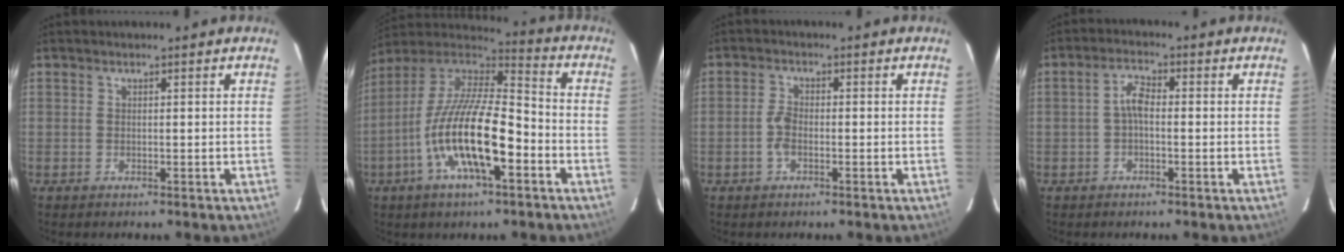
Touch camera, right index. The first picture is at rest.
{"total": 19.3, "force": [-6.9, 5.9, 17.0], "torque": [-0.327, -0.016, -0.137]}
{"total": 2.9, "force": [-1.0, 1.5, 2.3], "torque": [-0.053, 0.004, -0.020]}
{"total": 3.2, "force": [-0.6, 1.4, 2.8], "torque": [-0.057, 0.013, -0.012]}